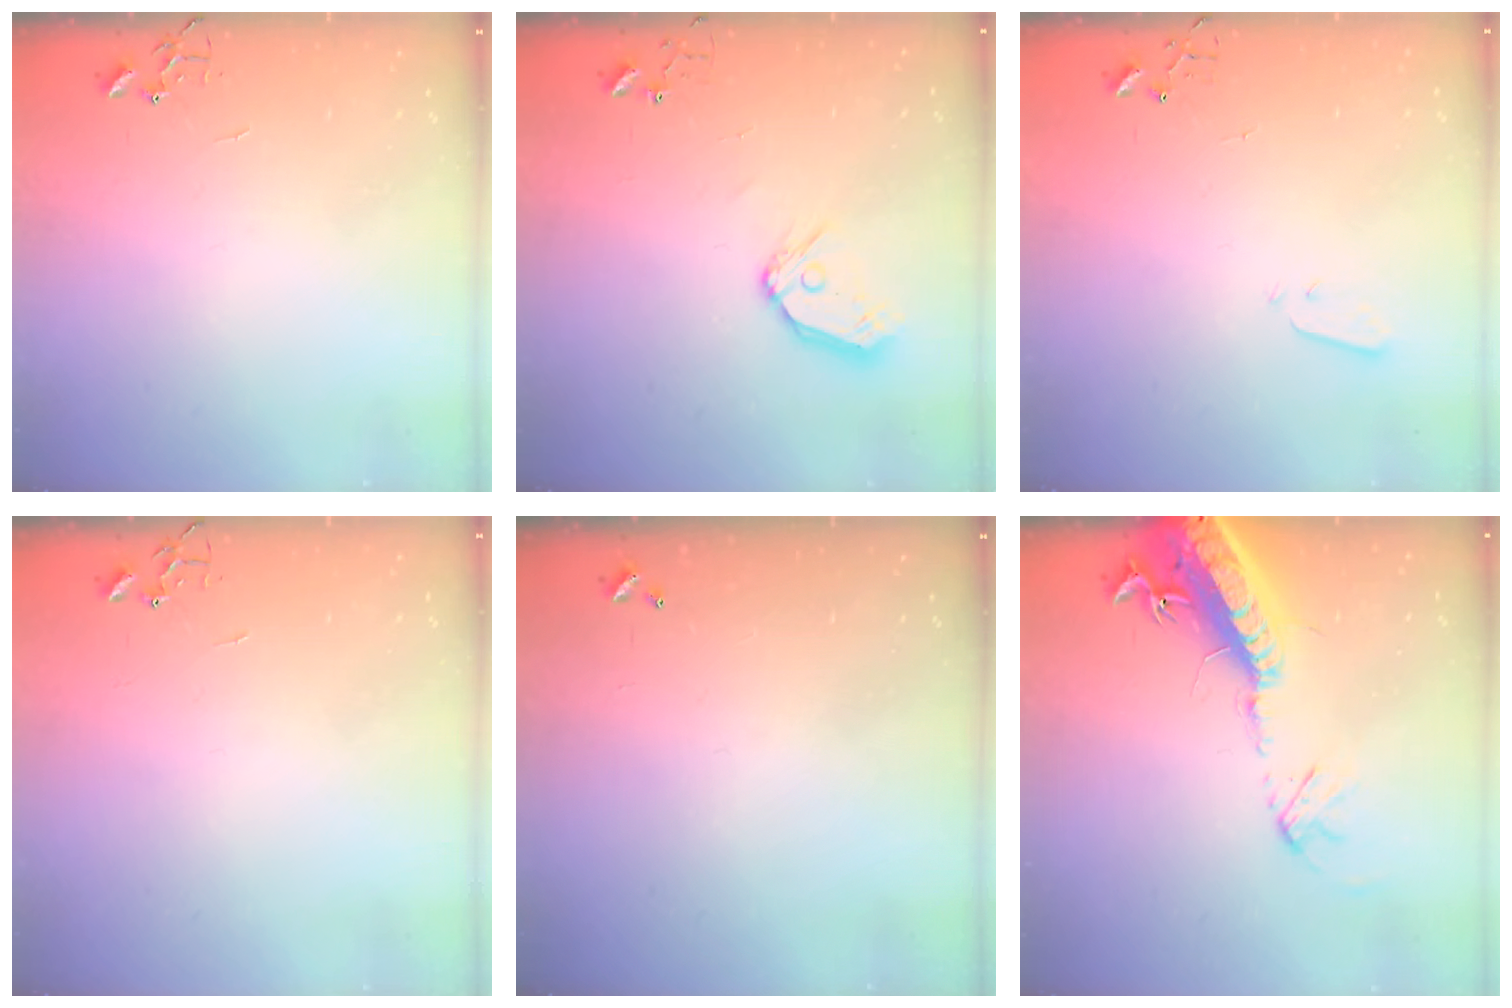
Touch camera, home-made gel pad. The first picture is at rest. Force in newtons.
{"total": 9.9, "press": 9.8, "slide": 1.3}
{"total": 2.1, "press": 2.0, "slide": 0.4}
{"total": 0.0}
{"total": 0.0}
{"total": 20.9, "press": 20.3, "slide": 4.9}